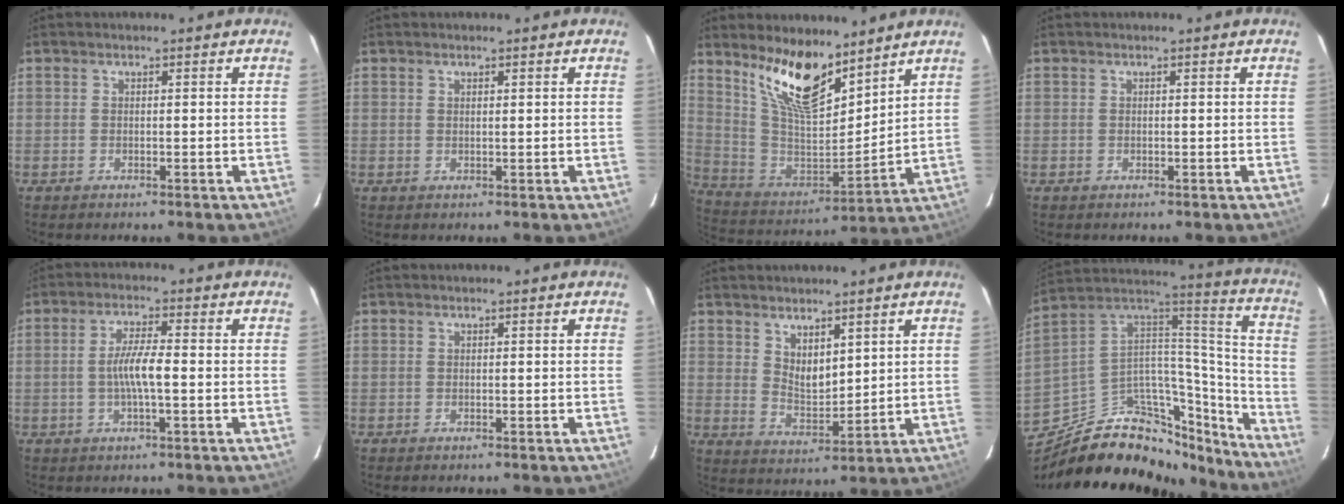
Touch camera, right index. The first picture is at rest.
{"total": 0.5, "force": [0.5, 0.1, 0.2], "torque": [-0.004, 0.000, 0.010]}
{"total": 16.3, "force": [11.6, 5.9, 9.8], "torque": [-0.191, -0.010, 0.229]}
{"total": 0.0}
{"total": 5.2, "force": [-0.8, 0.5, 5.1], "torque": [-0.096, 0.001, -0.014]}
{"total": 0.0}
{"total": 5.8, "force": [4.0, 2.8, 3.3], "torque": [-0.049, -0.006, 0.077]}
{"total": 27.7, "force": [-21.6, 13.2, 11.4], "torque": [-0.171, 0.077, -0.318]}